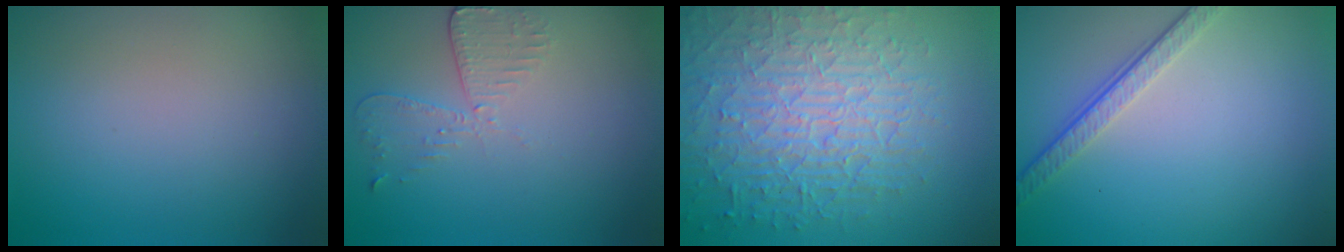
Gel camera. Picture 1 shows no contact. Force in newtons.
{"total": 2.7, "press": 2.4, "slide": 1.2}
{"total": 8.8, "press": 6.2, "slide": 6.3}
{"total": 3.6, "press": 2.5, "slide": 2.6}